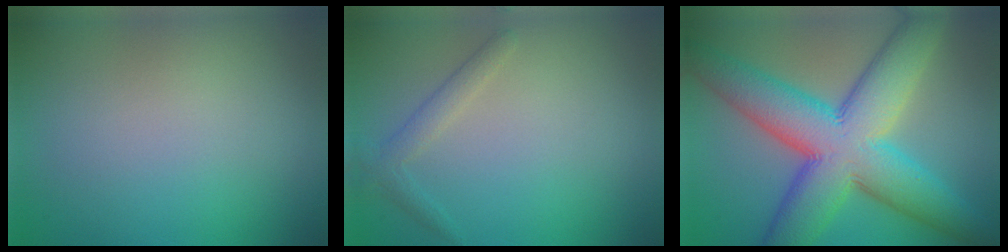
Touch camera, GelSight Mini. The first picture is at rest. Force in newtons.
{"total": 1.7, "press": 1.7, "slide": 0.0}
{"total": 12.7, "press": 12.7, "slide": 0.1}